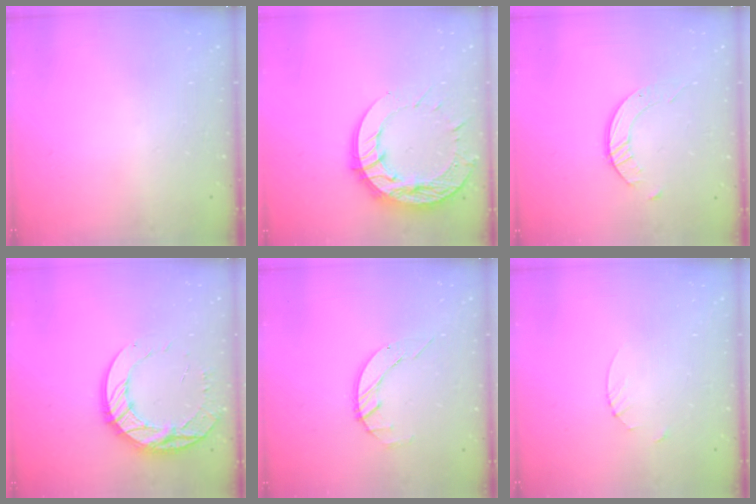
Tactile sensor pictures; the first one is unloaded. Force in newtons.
{"total": 15.9, "press": 15.8, "slide": 1.4}
{"total": 2.4, "press": 2.4, "slide": 0.3}
{"total": 15.4, "press": 15.3, "slide": 1.3}
{"total": 3.4, "press": 3.4, "slide": 0.4}
{"total": 2.7, "press": 2.7, "slide": 0.3}